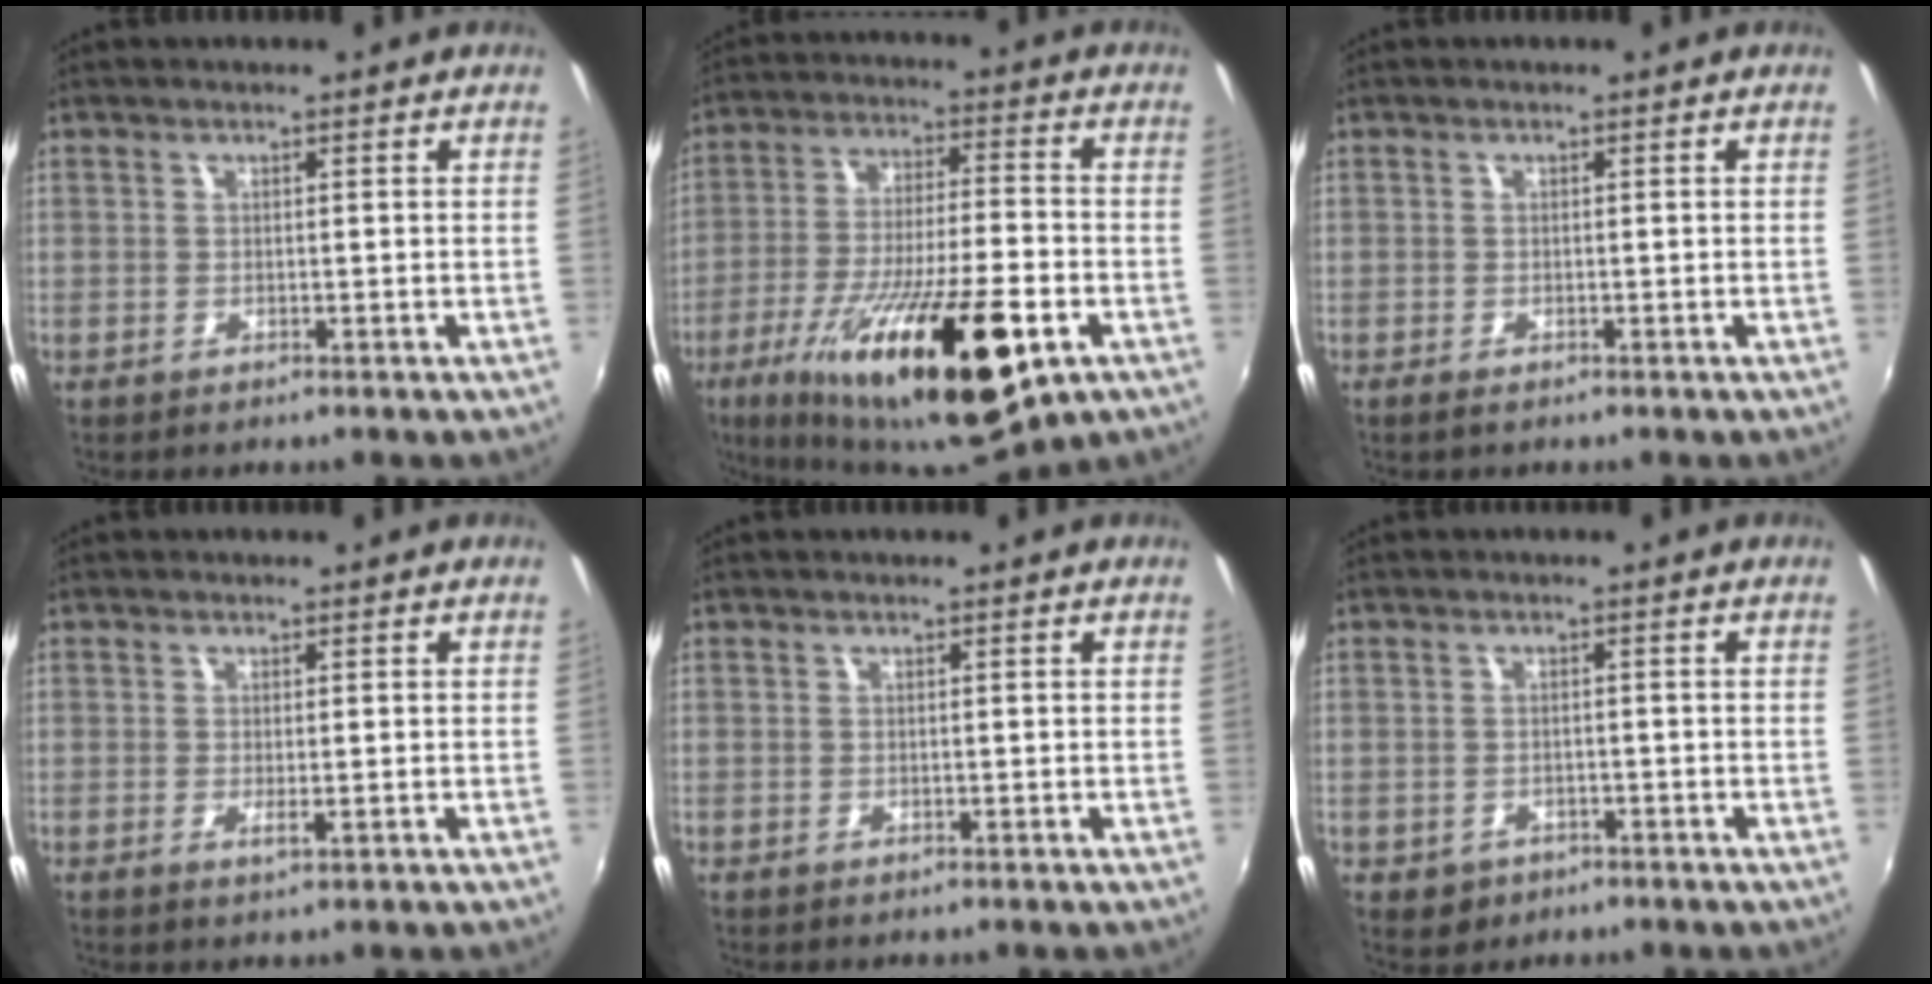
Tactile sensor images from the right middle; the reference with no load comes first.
{"total": 24.1, "force": [-12.1, 6.7, 19.8], "torque": [-0.348, -0.047, -0.194]}
{"total": 1.0, "force": [-0.8, 0.1, 0.6], "torque": [-0.012, -0.003, -0.013]}
{"total": 1.4, "force": [-0.2, 0.1, 1.4], "torque": [-0.026, -0.005, -0.004]}
{"total": 0.0}
{"total": 3.8, "force": [-1.8, 3.1, 1.2], "torque": [-0.034, -0.007, -0.021]}